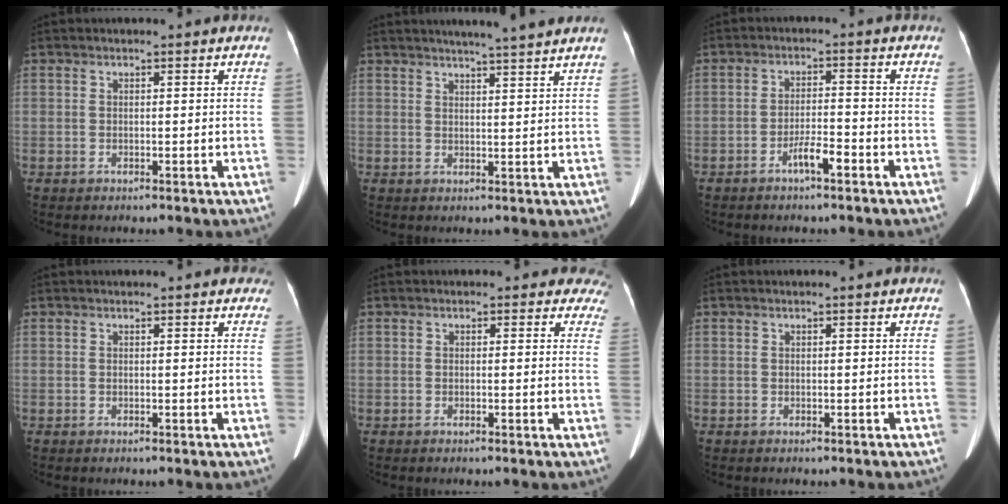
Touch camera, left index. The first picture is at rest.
{"total": 7.7, "force": [6.8, -0.9, 3.7], "torque": [-0.055, 0.006, 0.078]}
{"total": 3.5, "force": [-2.4, 0.4, 2.6], "torque": [-0.046, 0.001, -0.045]}
{"total": 2.8, "force": [2.3, 1.1, 1.3], "torque": [-0.008, 0.014, 0.013]}
{"total": 3.8, "force": [3.0, 2.4, 0.0], "torque": [0.034, -0.012, -0.004]}
{"total": 0.0}